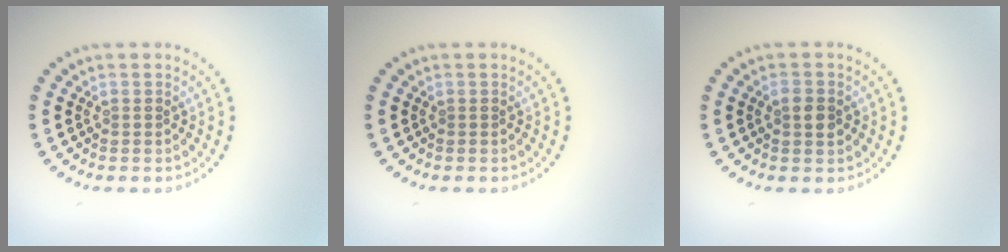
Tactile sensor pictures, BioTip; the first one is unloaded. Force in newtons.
{"total": 0.0}
{"total": 1.6, "press": 1.6, "slide": 0.1}